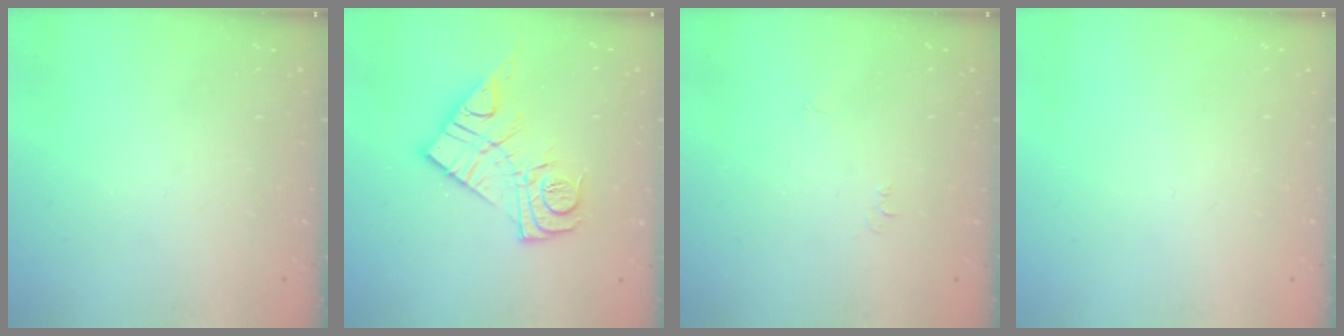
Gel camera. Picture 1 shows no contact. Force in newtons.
{"total": 16.3, "press": 16.2, "slide": 1.4}
{"total": 4.0, "press": 4.0, "slide": 0.6}
{"total": 0.0}